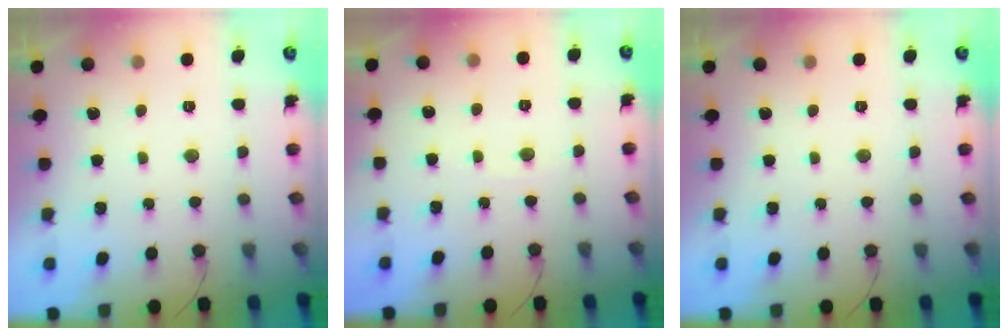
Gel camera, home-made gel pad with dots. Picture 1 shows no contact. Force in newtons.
{"total": 1.7, "press": 1.7, "slide": 0.2}
{"total": 0.0}